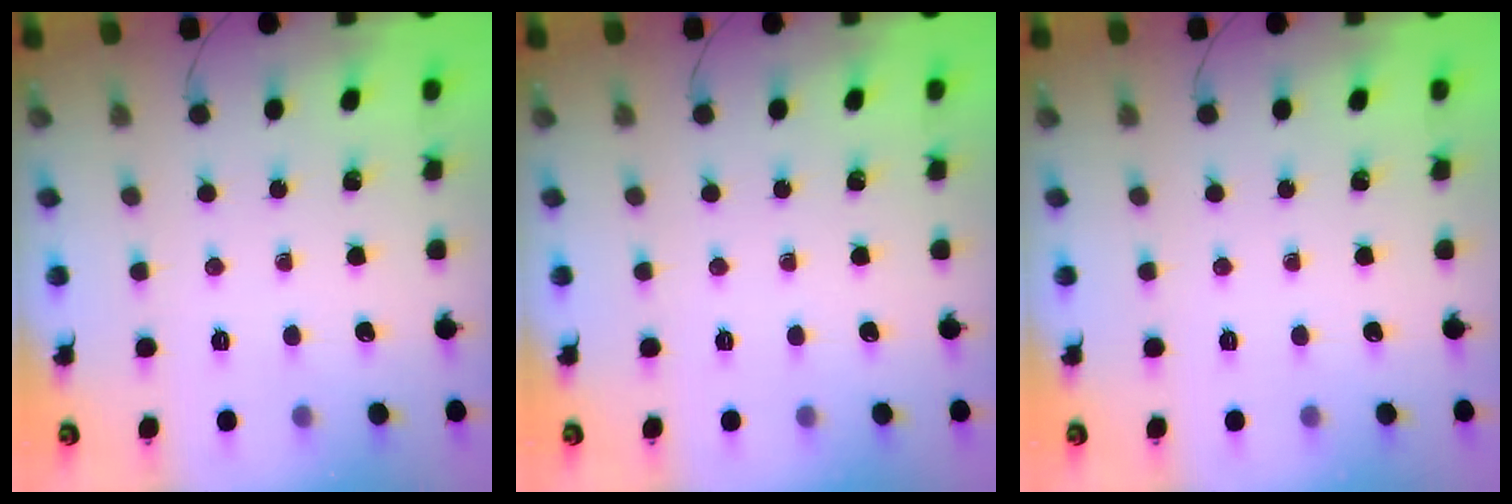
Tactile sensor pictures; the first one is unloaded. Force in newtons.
{"total": 0.0}
{"total": 0.0}